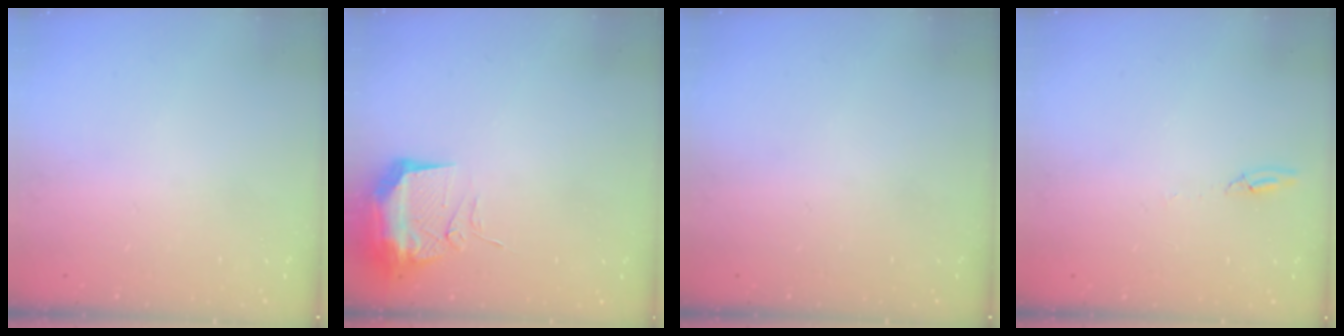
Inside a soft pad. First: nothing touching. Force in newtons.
{"total": 11.4, "press": 11.2, "slide": 1.9}
{"total": 0.0}
{"total": 3.5, "press": 3.5, "slide": 0.4}